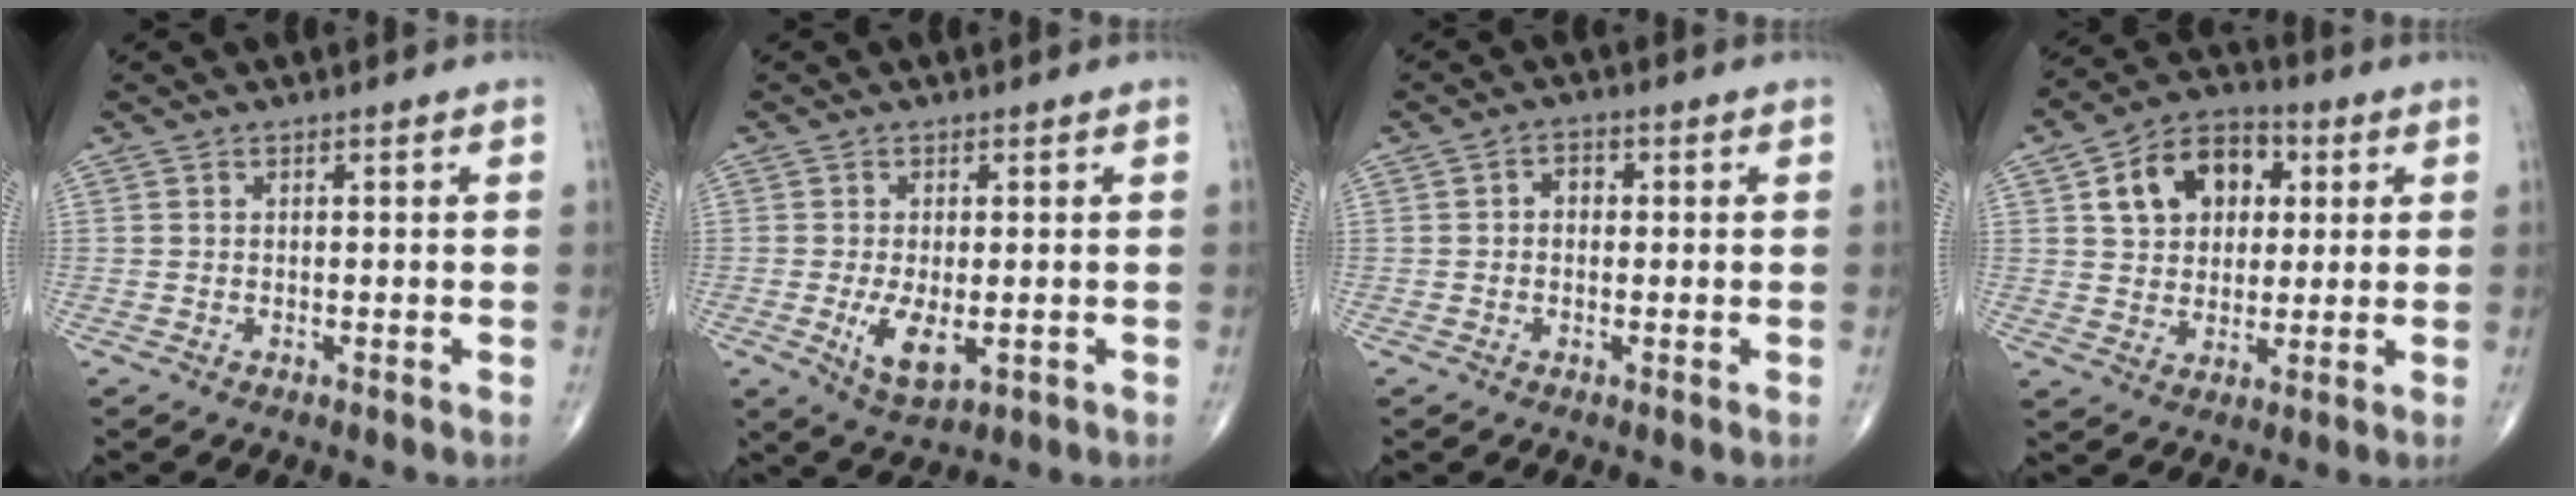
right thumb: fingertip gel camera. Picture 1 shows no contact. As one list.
[{"total": 5.9, "force": [-1.3, 2.6, 5.1], "torque": [-0.094, -0.015, -0.014]}, {"total": 2.2, "force": [0.1, 1.7, 1.4], "torque": [-0.009, 0.012, -0.004]}, {"total": 13.1, "force": [3.9, 9.5, 8.1], "torque": [-0.095, 0.004, 0.059]}]